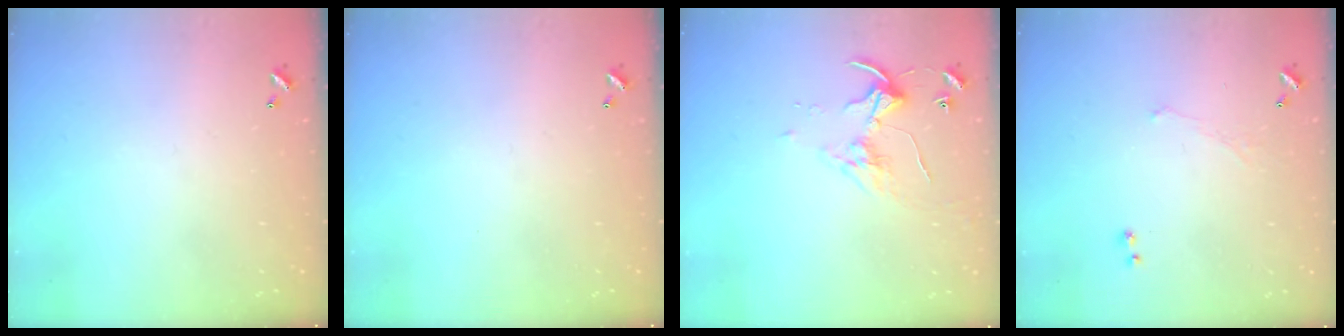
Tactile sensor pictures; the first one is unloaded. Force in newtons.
{"total": 0.0}
{"total": 4.6, "press": 4.6, "slide": 0.4}
{"total": 0.7, "press": 0.2, "slide": 0.7}